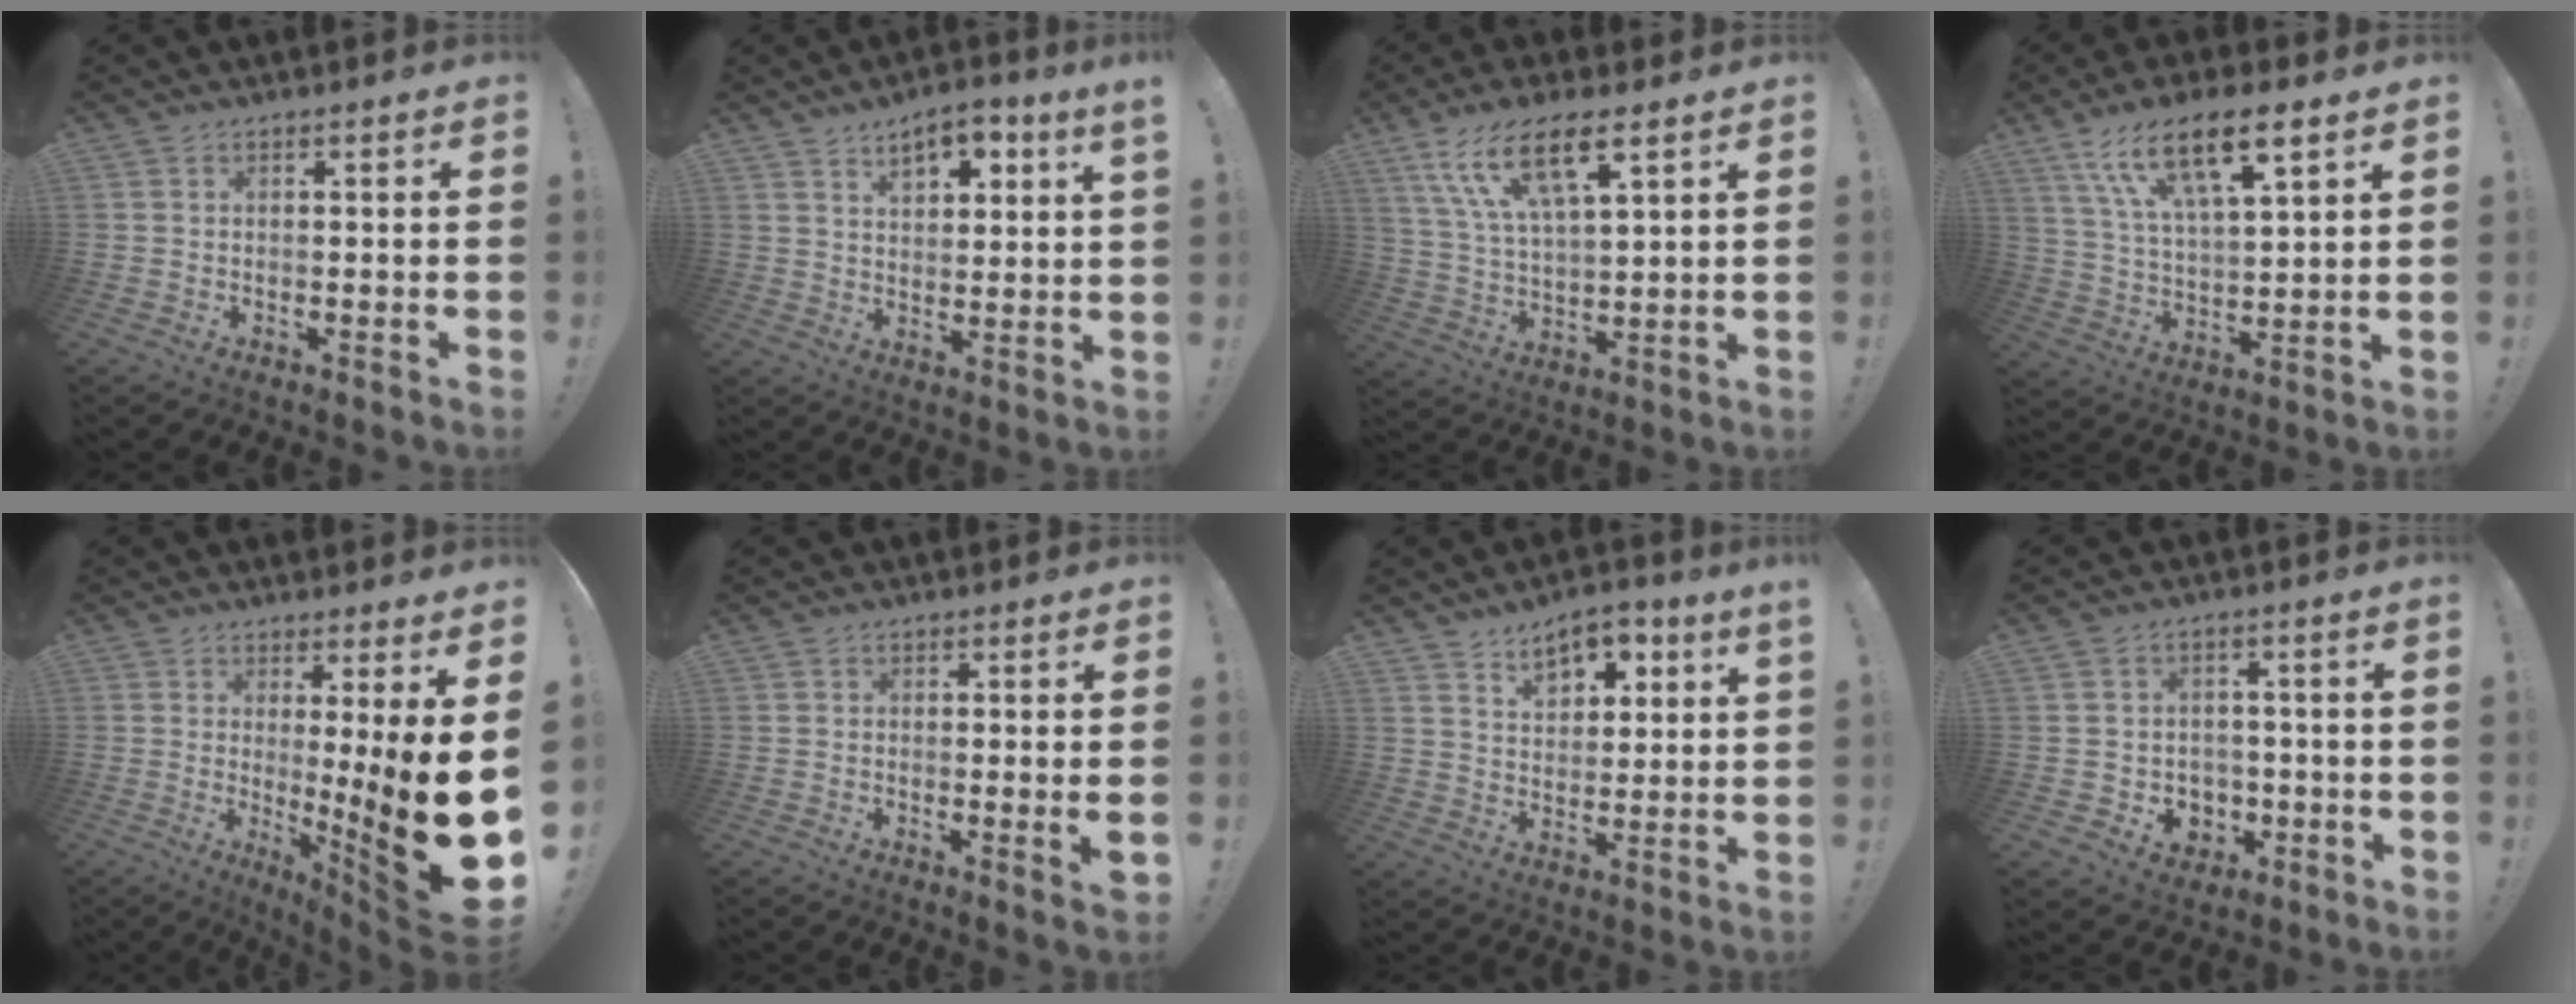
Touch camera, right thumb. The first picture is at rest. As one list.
[{"total": 7.2, "force": [4.9, 2.1, 4.9], "torque": [-0.064, -0.023, 0.082]}, {"total": 15.0, "force": [8.8, 5.1, 11.0], "torque": [-0.202, -0.029, 0.152]}, {"total": 17.1, "force": [9.9, 6.2, 12.4], "torque": [-0.211, -0.042, 0.167]}, {"total": 15.9, "force": [-0.5, -0.6, 15.9], "torque": [-0.224, -0.051, -0.007]}, {"total": 2.9, "force": [0.3, -0.1, 2.9], "torque": [-0.030, -0.012, 0.005]}, {"total": 8.9, "force": [6.4, 3.8, 4.9], "torque": [-0.064, -0.031, 0.114]}, {"total": 5.6, "force": [-0.3, 5.4, 1.6], "torque": [-0.014, 0.001, 0.002]}]